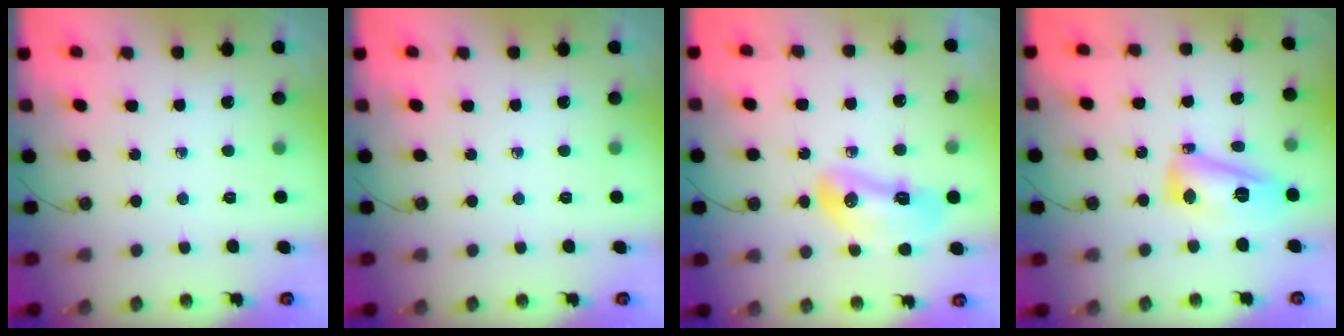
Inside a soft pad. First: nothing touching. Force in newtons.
{"total": 0.0}
{"total": 11.4, "press": 11.1, "slide": 2.8}
{"total": 14.7, "press": 14.7, "slide": 1.2}